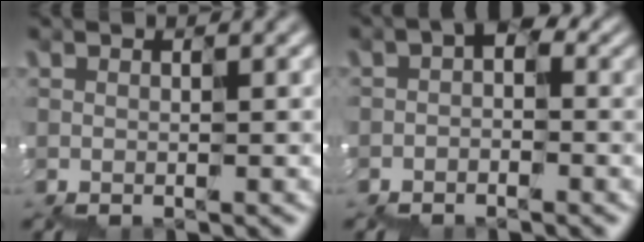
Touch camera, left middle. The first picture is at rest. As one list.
[{"total": 1.9, "force": [-0.6, 1.2, 1.3], "torque": [-0.031, 0.008, -0.015]}]